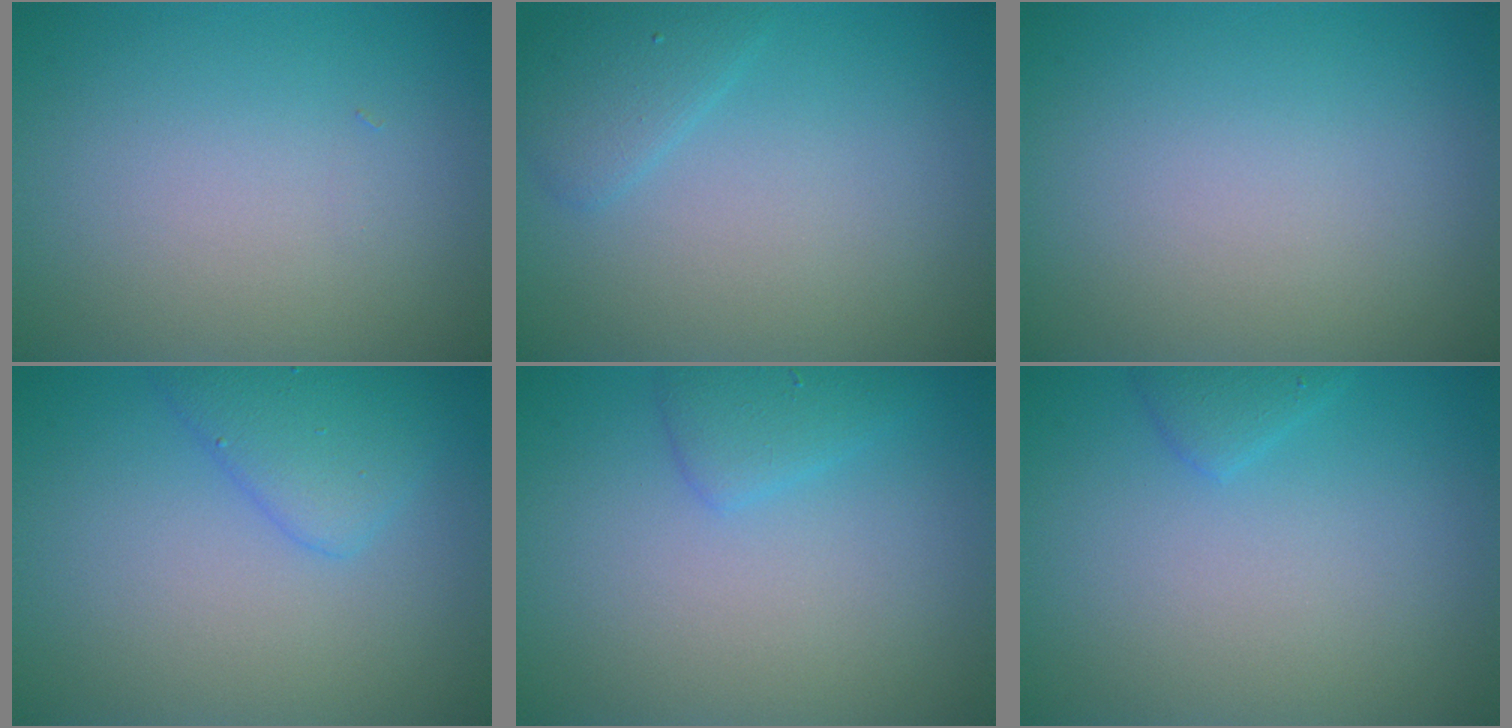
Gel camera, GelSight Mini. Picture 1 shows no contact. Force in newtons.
{"total": 1.8, "press": 1.8, "slide": 0.1}
{"total": 0.0}
{"total": 3.1, "press": 3.1, "slide": 0.1}
{"total": 1.9, "press": 1.9, "slide": 0.0}
{"total": 1.2, "press": 1.2, "slide": 0.2}